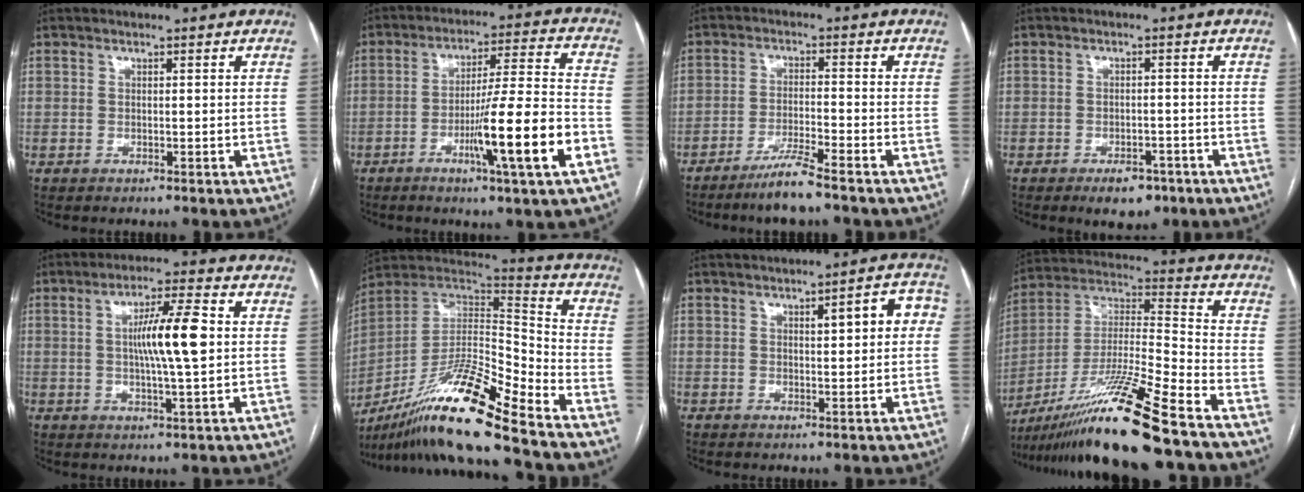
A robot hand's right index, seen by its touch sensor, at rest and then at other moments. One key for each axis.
{"total": 14.6, "fx": -5.6, "fy": -0.6, "fz": 13.5, "tx": -0.224, "ty": -0.006, "tz": -0.088}
{"total": 5.7, "fx": -4.5, "fy": -0.5, "fz": 3.4, "tx": -0.063, "ty": -0.016, "tz": -0.088}
{"total": 4.7, "fx": -3.0, "fy": 2.5, "fz": 2.5, "tx": -0.032, "ty": 0.002, "tz": -0.037}
{"total": 9.2, "fx": 0.9, "fy": 0.4, "fz": 9.2, "tx": -0.160, "ty": 0.004, "tz": 0.014}
{"total": 19.4, "fx": -14.0, "fy": 0.3, "fz": 13.4, "tx": -0.268, "ty": -0.006, "tz": -0.256}
{"total": 6.0, "fx": 1.3, "fy": 1.3, "fz": 5.6, "tx": -0.068, "ty": 0.017, "tz": 0.014}
{"total": 19.8, "fx": -14.6, "fy": -1.4, "fz": 13.3, "tx": -0.274, "ty": -0.024, "tz": -0.268}